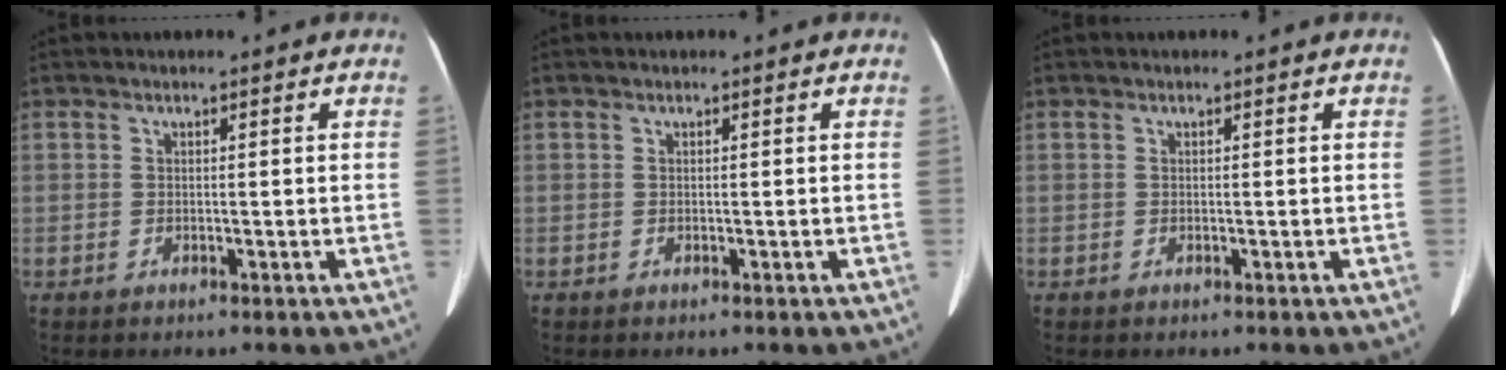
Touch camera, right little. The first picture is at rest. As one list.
[{"total": 0.0}, {"total": 0.0}]